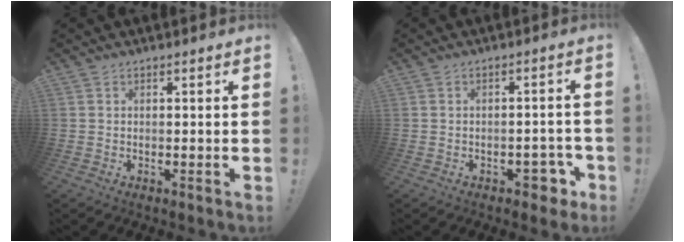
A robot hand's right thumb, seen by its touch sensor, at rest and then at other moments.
{"total": 5.7, "force": [-2.8, 3.6, 3.5], "torque": [-0.034, 0.019, -0.045]}